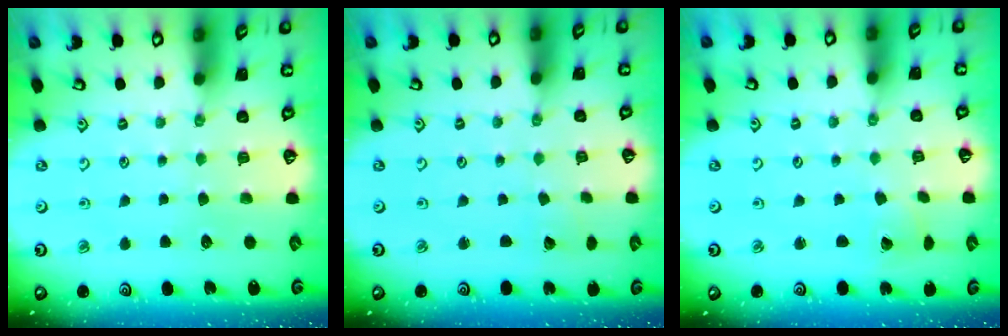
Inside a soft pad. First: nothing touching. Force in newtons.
{"total": 0.9, "press": 0.9, "slide": 0.1}
{"total": 2.0, "press": 2.0, "slide": 0.3}